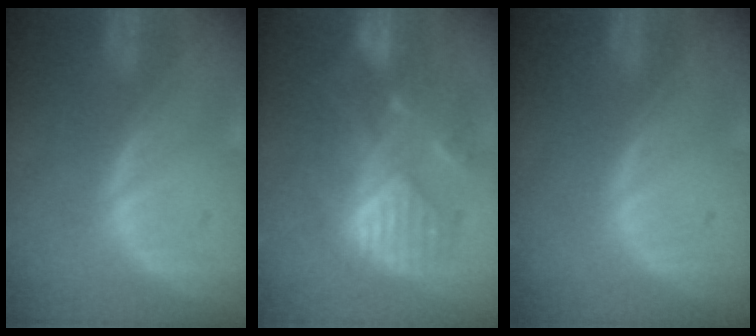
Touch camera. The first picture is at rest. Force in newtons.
{"total": 9.4, "press": 9.3, "slide": 1.6}
{"total": 0.0}